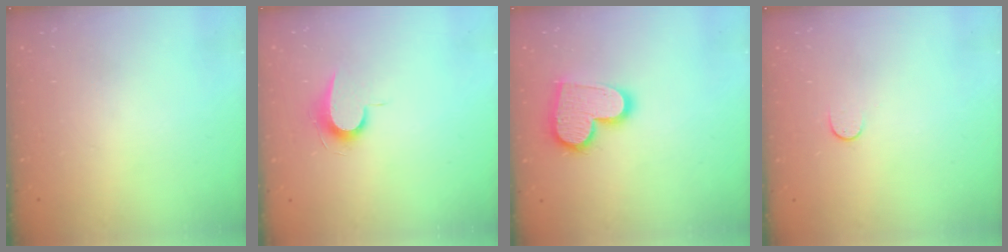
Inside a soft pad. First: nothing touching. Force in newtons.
{"total": 7.1, "press": 7.0, "slide": 0.7}
{"total": 14.9, "press": 14.8, "slide": 1.1}
{"total": 3.9, "press": 3.9, "slide": 0.5}